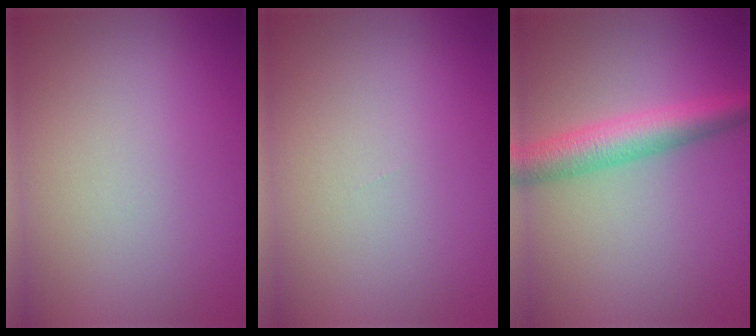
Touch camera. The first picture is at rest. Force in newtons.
{"total": 0.0}
{"total": 4.5, "press": 4.5, "slide": 0.1}